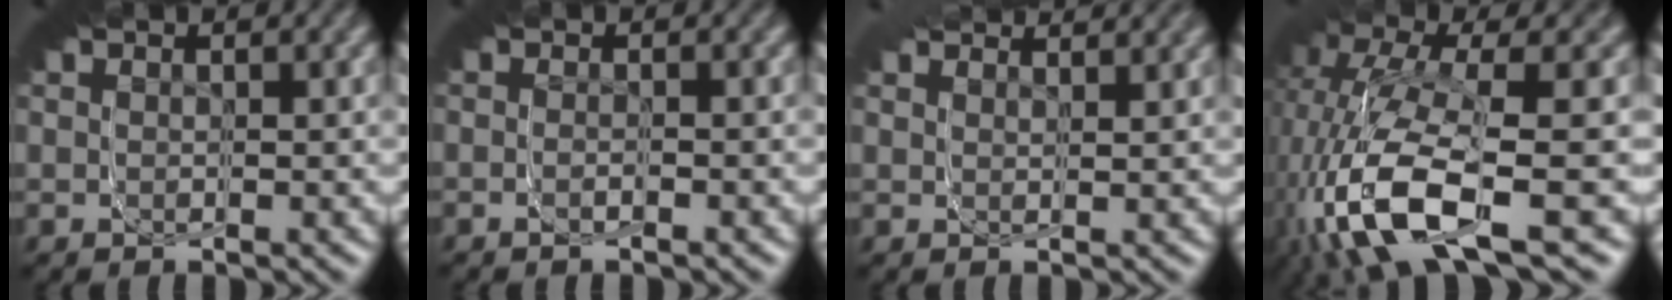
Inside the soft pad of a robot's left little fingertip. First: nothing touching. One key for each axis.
{"total": 1.0, "fx": -0.3, "fy": -0.8, "fz": 0.5, "tx": 0.006, "ty": 0.009, "tz": -0.009}
{"total": 2.5, "fx": 1.8, "fy": 1.4, "fz": 0.9, "tx": -0.033, "ty": 0.017, "tz": 0.021}
{"total": 9.0, "fx": -3.9, "fy": 3.3, "fz": 7.4, "tx": -0.154, "ty": -0.013, "tz": -0.046}